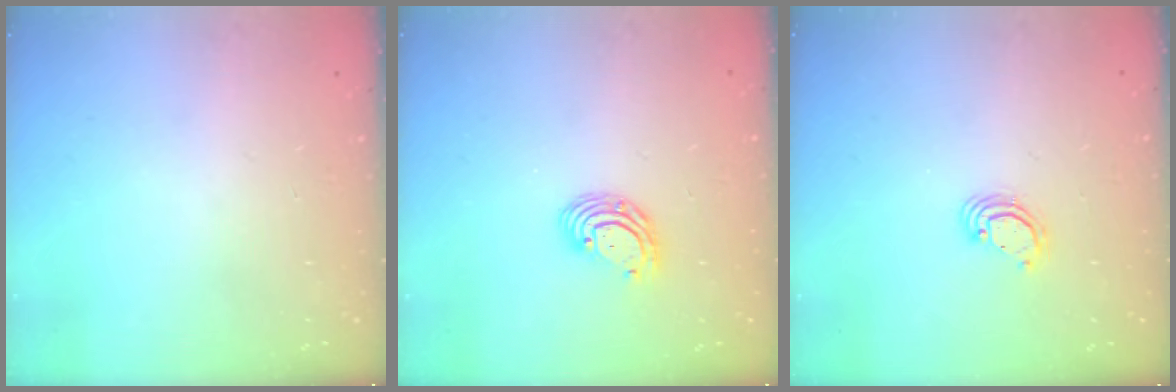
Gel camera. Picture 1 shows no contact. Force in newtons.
{"total": 6.4, "press": 6.3, "slide": 1.2}
{"total": 3.6, "press": 3.6, "slide": 0.2}